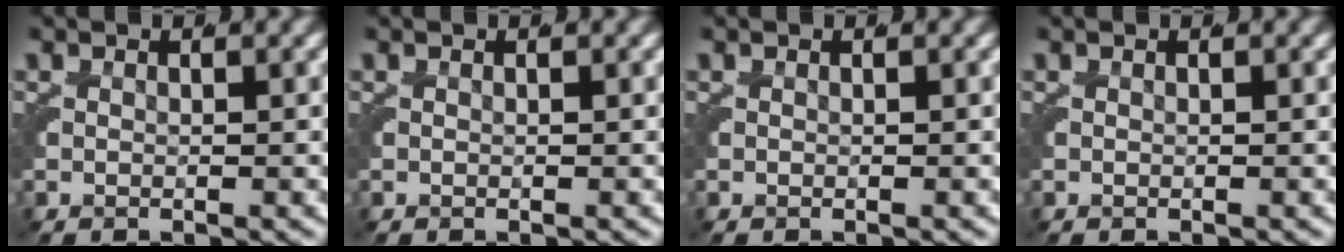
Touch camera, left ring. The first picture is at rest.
{"total": 0.0}
{"total": 0.0}
{"total": 0.0}